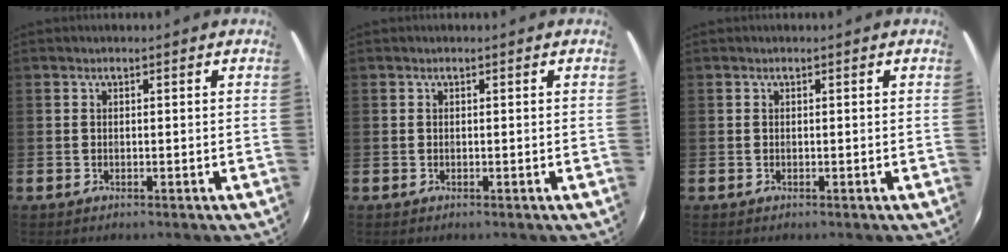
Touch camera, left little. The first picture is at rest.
{"total": 0.0}
{"total": 0.0}